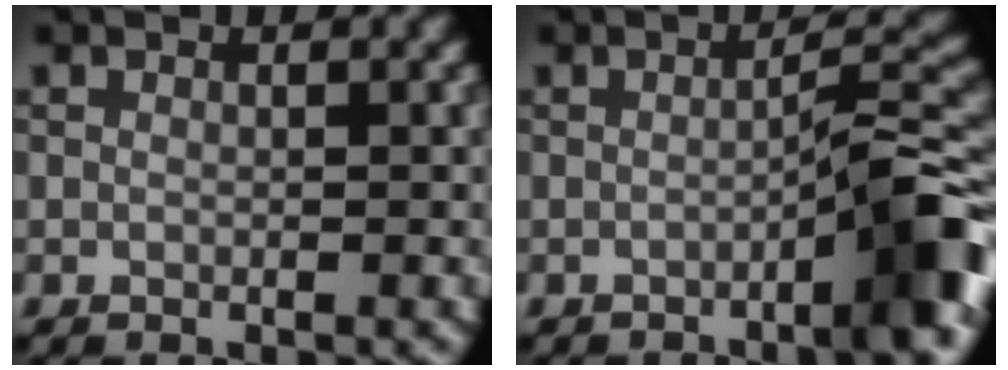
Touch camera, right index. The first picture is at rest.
{"total": 6.1, "force": [-2.8, 0.7, 5.3], "torque": [-0.065, 0.025, -0.051]}